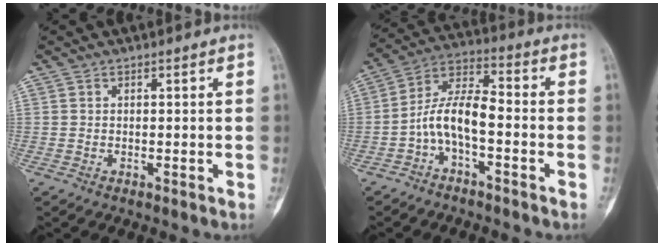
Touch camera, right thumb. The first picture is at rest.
{"total": 9.2, "force": [-2.9, 3.9, 7.8], "torque": [-0.149, 0.056, -0.065]}